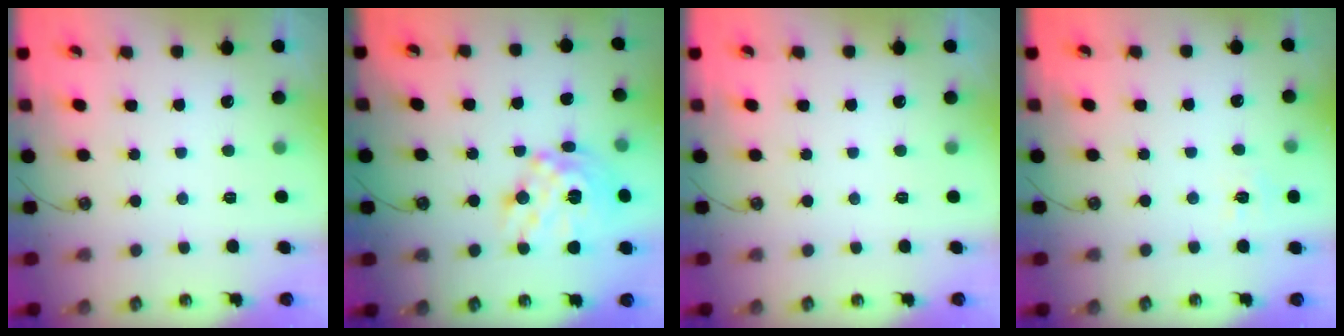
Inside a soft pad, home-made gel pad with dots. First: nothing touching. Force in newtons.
{"total": 17.4, "press": 17.3, "slide": 1.4}
{"total": 0.0}
{"total": 6.5, "press": 6.5, "slide": 0.6}